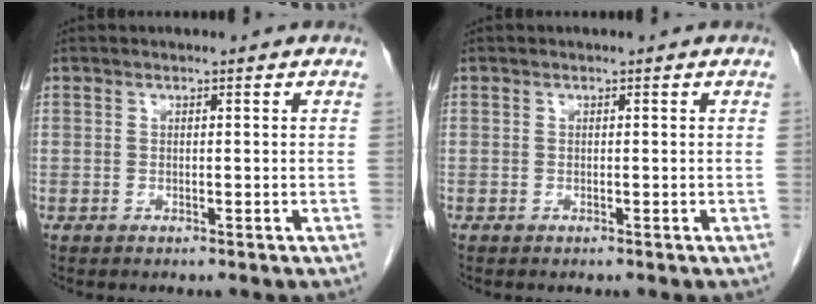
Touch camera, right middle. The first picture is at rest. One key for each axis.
{"total": 0.0}